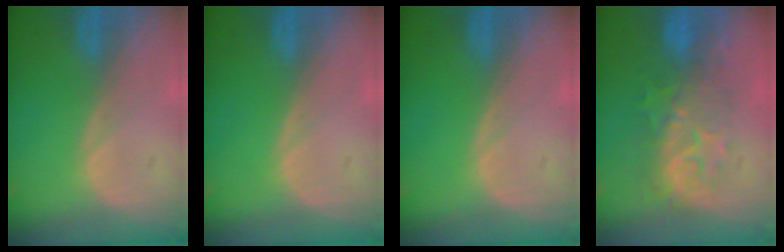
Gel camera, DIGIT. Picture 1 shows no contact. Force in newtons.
{"total": 0.0}
{"total": 0.0}
{"total": 8.3, "press": 8.2, "slide": 1.8}